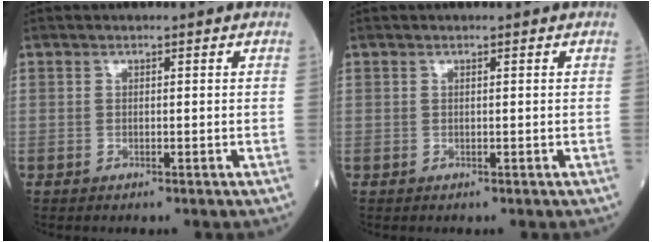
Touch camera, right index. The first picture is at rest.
{"total": 0.0}